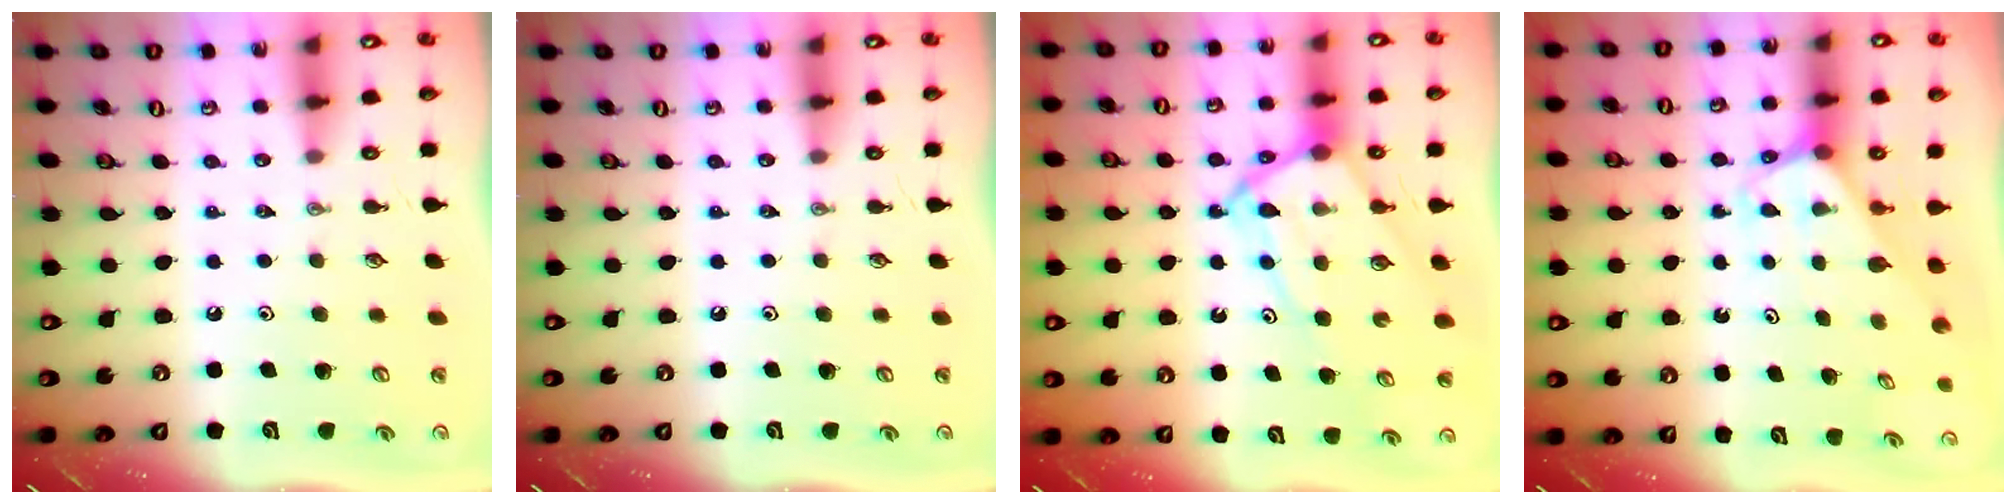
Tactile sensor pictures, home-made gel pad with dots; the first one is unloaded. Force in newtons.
{"total": 0.0}
{"total": 11.9, "press": 11.8, "slide": 1.1}
{"total": 2.4, "press": 2.4, "slide": 0.1}